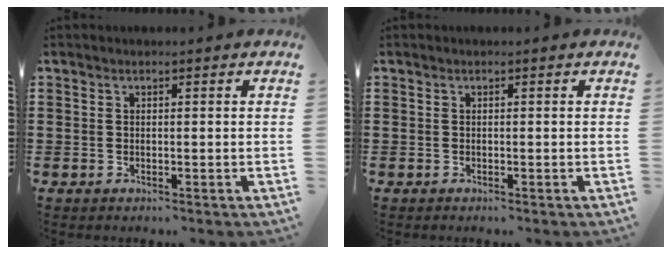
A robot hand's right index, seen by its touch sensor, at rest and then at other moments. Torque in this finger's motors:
{"motor_torque": [1.08, 1.06, -0.06, -0.02]}